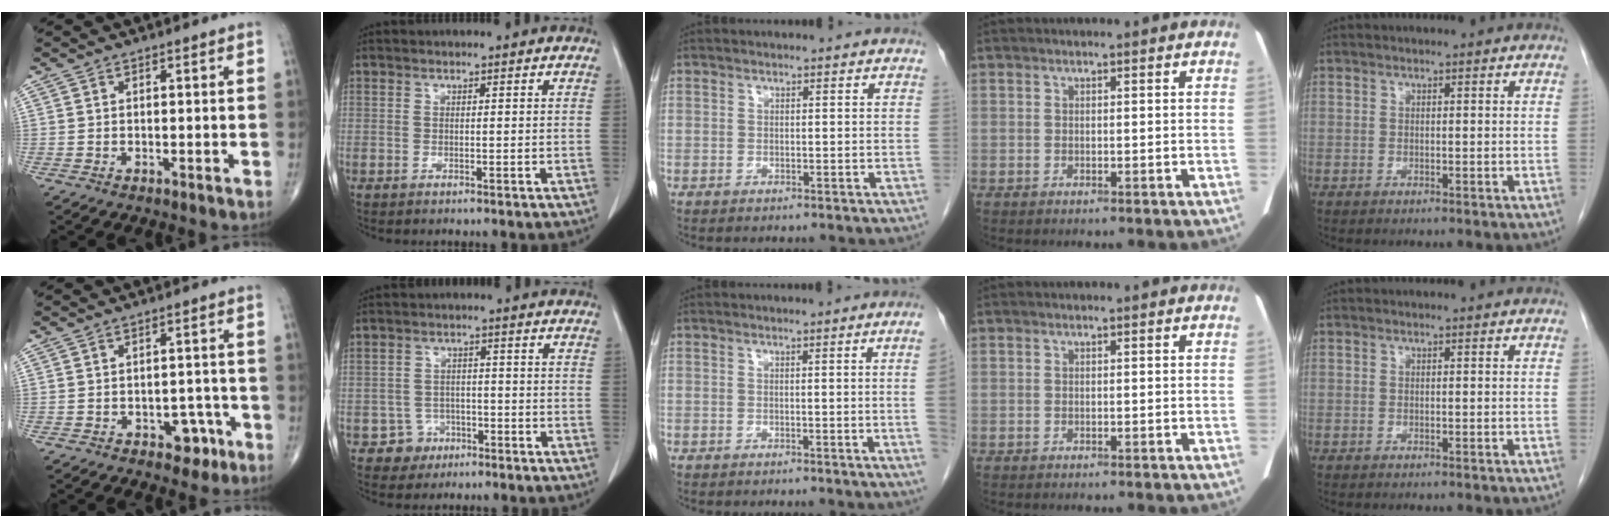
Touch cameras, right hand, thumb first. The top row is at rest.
{"thumb": {"total": 4.7, "force": [-2.4, 3.1, 2.6], "torque": [-0.009, 0.022, -0.028]}, "index": {"total": 4.1, "force": [-2.1, 3.5, -0.4], "torque": [0.013, 0.017, -0.031]}, "middle": {"total": 3.0, "force": [-0.4, -1.0, 2.8], "torque": [-0.028, -0.002, -0.006]}}